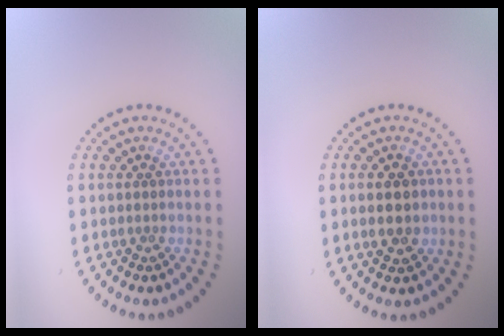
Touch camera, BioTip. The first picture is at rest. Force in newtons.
{"total": 2.6, "press": 2.6, "slide": 0.1}